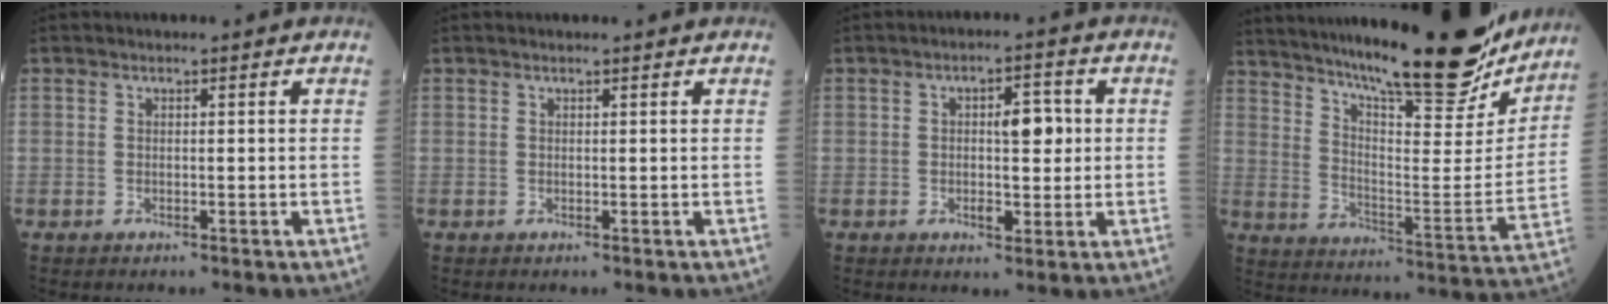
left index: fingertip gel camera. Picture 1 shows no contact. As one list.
[{"total": 1.1, "force": [1.0, 0.0, 0.4], "torque": [-0.010, 0.009, 0.014]}, {"total": 5.5, "force": [0.6, 2.4, 4.9], "torque": [-0.071, 0.009, 0.012]}, {"total": 28.0, "force": [23.5, 4.6, 14.6], "torque": [-0.241, -0.038, 0.328]}]